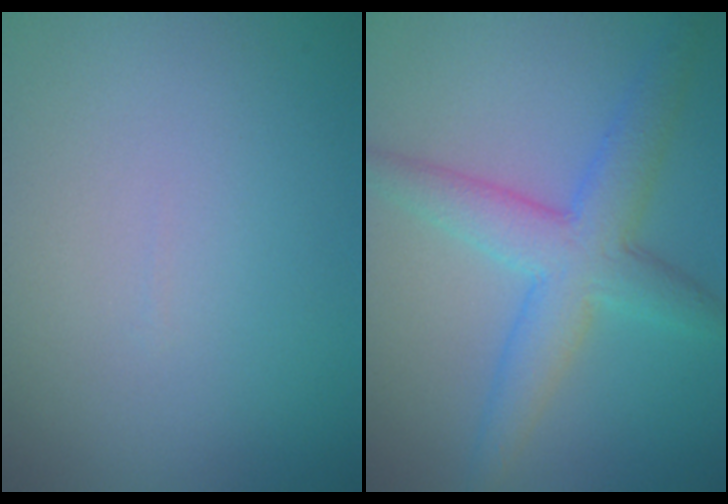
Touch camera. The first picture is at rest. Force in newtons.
{"total": 5.3, "press": 5.3, "slide": 0.1}